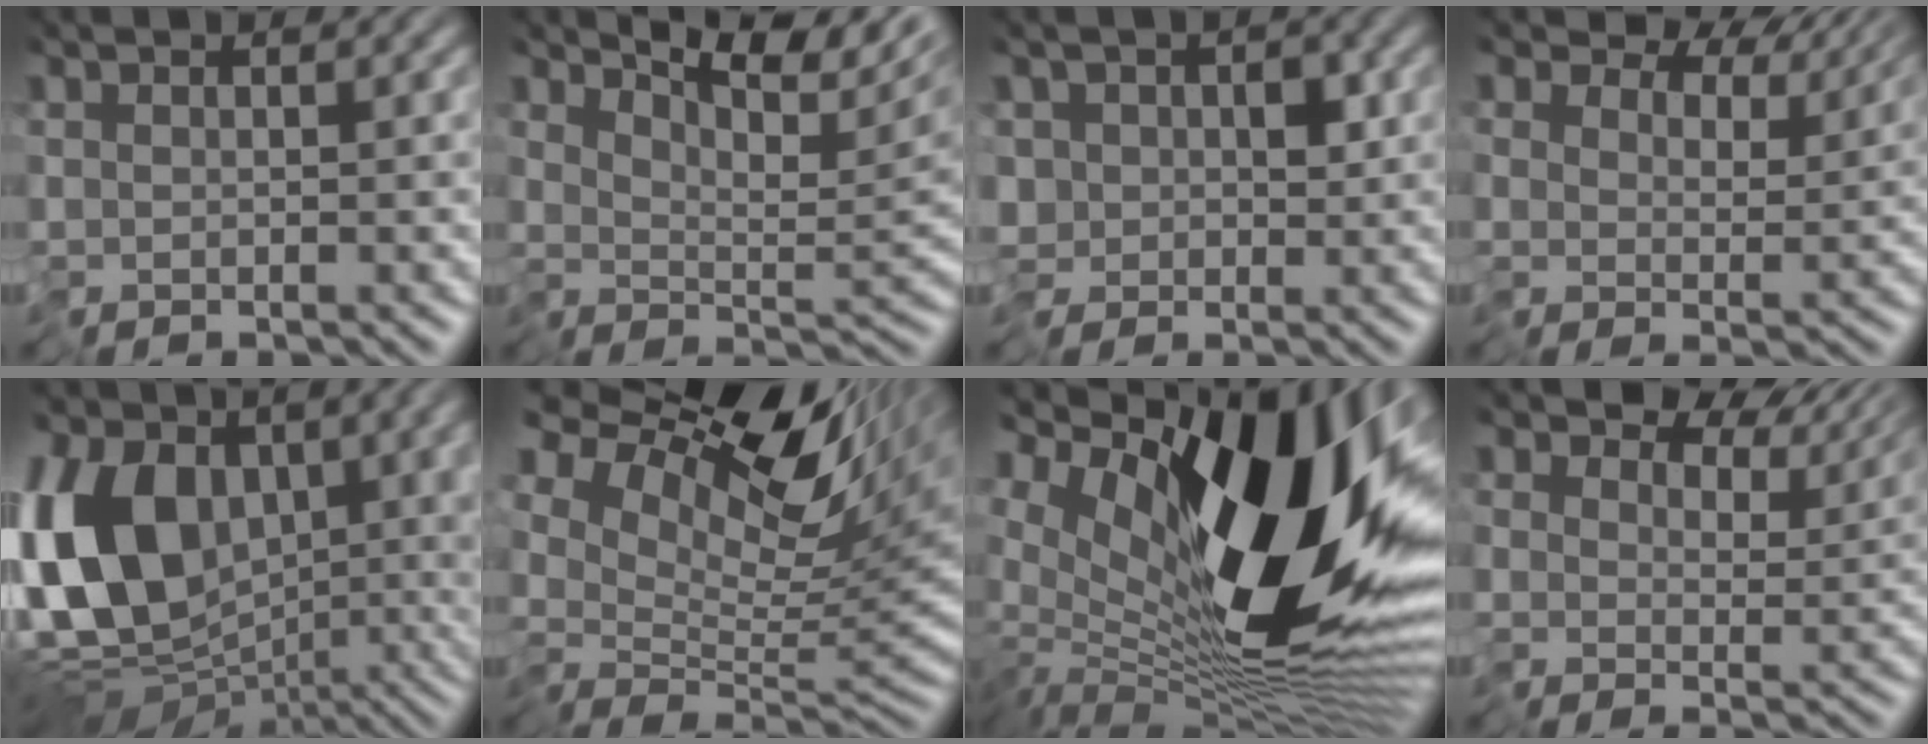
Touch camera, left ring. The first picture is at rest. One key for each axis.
{"total": 7.0, "fx": 5.7, "fy": 0.8, "fz": 4.1, "tx": -0.053, "ty": 0.010, "tz": 0.095}
{"total": 3.1, "fx": 0.1, "fy": 2.3, "fz": 2.1, "tx": -0.038, "ty": 0.004, "tz": -0.001}
{"total": 5.8, "fx": 5.3, "fy": 1.9, "fz": 1.4, "tx": -0.026, "ty": 0.001, "tz": 0.080}
{"total": 15.1, "fx": 2.6, "fy": 9.6, "fz": 11.4, "tx": -0.234, "ty": 0.006, "tz": 0.031}
{"total": 13.2, "fx": 7.7, "fy": 6.0, "fz": 8.9, "tx": -0.173, "ty": 0.036, "tz": 0.141}
{"total": 17.4, "fx": 3.9, "fy": 8.6, "fz": 14.6, "tx": -0.247, "ty": 0.002, "tz": 0.070}
{"total": 5.5, "fx": 4.6, "fy": 2.4, "fz": 1.7, "tx": -0.032, "ty": -0.001, "tz": 0.076}